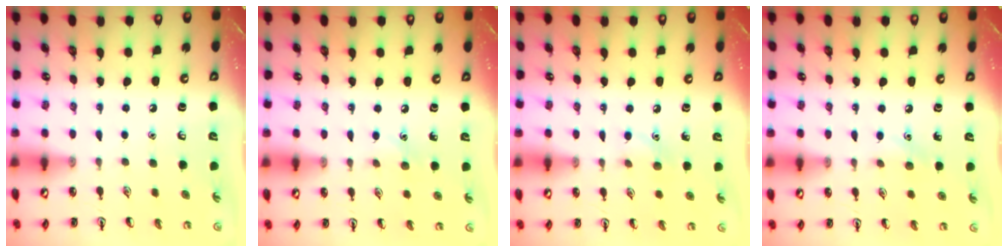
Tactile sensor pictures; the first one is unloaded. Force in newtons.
{"total": 5.7, "press": 5.4, "slide": 1.8}
{"total": 5.5, "press": 5.2, "slide": 1.6}
{"total": 5.8, "press": 5.5, "slide": 2.0}